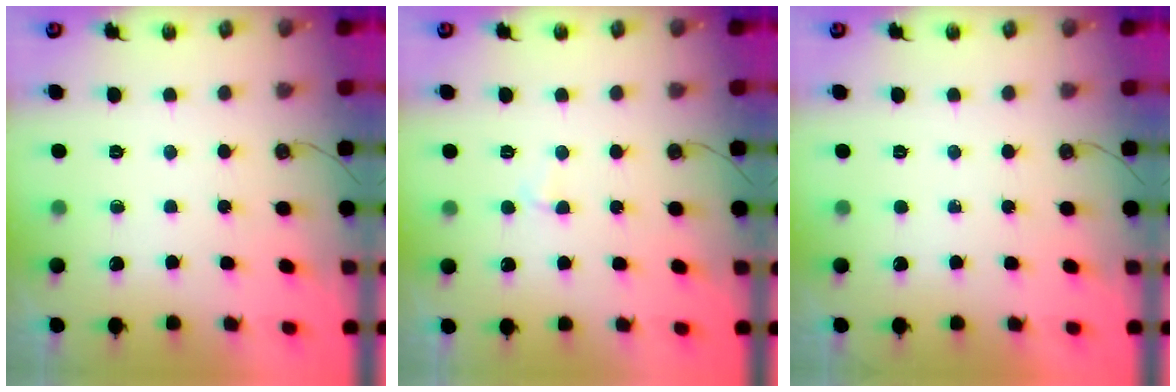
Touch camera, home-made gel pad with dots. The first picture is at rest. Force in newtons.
{"total": 2.6, "press": 2.6, "slide": 0.2}
{"total": 0.0}